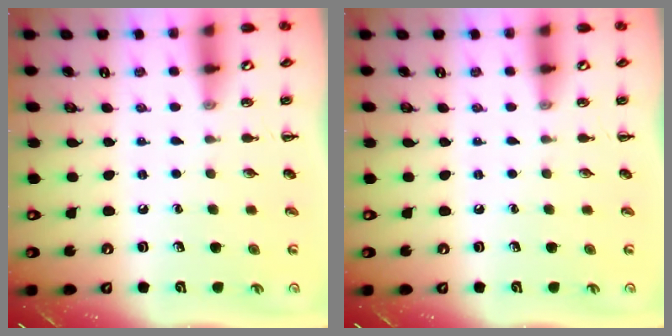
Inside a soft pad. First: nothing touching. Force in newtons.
{"total": 0.0}